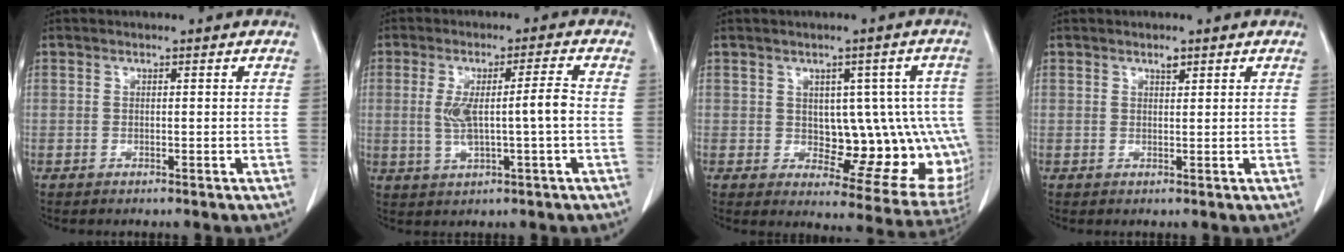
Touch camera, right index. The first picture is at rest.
{"total": 7.3, "force": [-0.3, 0.4, 7.2], "torque": [-0.139, 0.009, 0.002]}
{"total": 13.3, "force": [0.0, 6.5, 11.6], "torque": [-0.113, 0.013, 0.016]}
{"total": 1.0, "force": [0.8, 0.3, 0.6], "torque": [-0.013, -0.003, 0.012]}